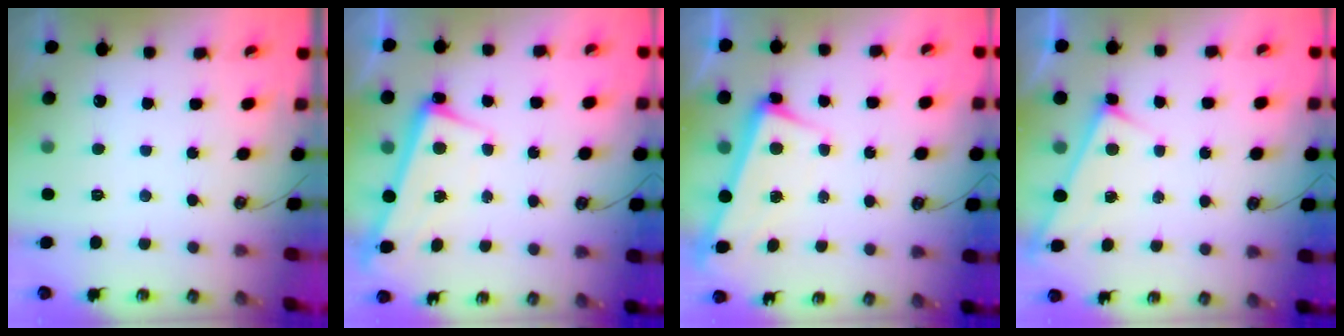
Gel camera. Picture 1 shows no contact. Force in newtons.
{"total": 2.6, "press": 2.5, "slide": 0.7}
{"total": 2.7, "press": 2.7, "slide": 0.7}
{"total": 3.5, "press": 3.5, "slide": 0.2}